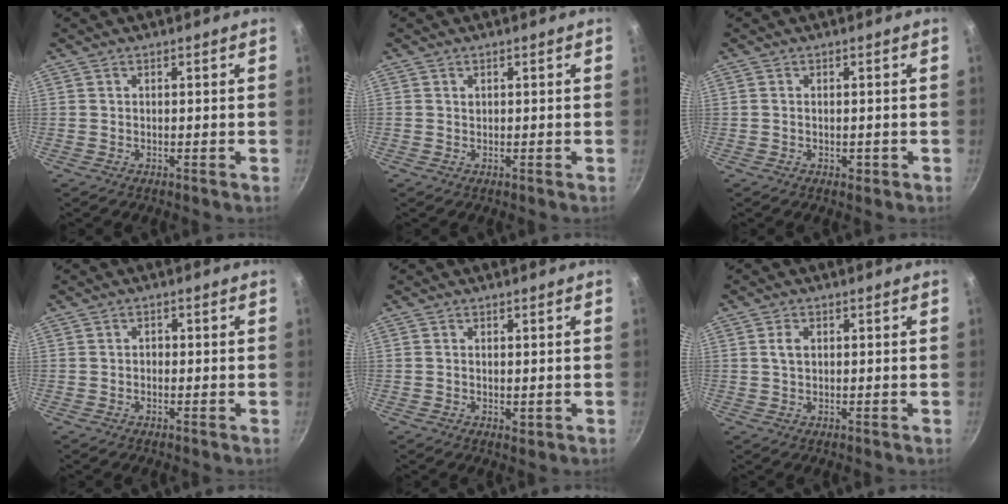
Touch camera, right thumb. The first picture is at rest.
{"total": 0.6, "force": [0.2, 0.5, 0.2], "torque": [0.000, 0.000, 0.002]}
{"total": 1.3, "force": [-0.4, 0.8, 0.9], "torque": [-0.010, 0.000, -0.005]}
{"total": 1.0, "force": [-0.2, 0.9, 0.4], "torque": [-0.005, 0.004, -0.005]}
{"total": 1.2, "force": [0.1, 0.7, 1.0], "torque": [-0.013, -0.004, 0.002]}
{"total": 2.3, "force": [0.5, 1.6, 1.6], "torque": [-0.025, 0.003, 0.010]}